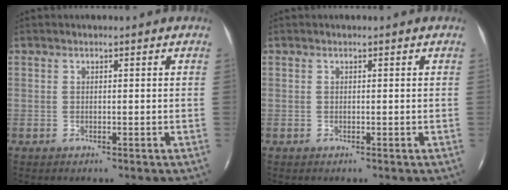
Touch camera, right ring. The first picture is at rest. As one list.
[{"total": 0.0}]